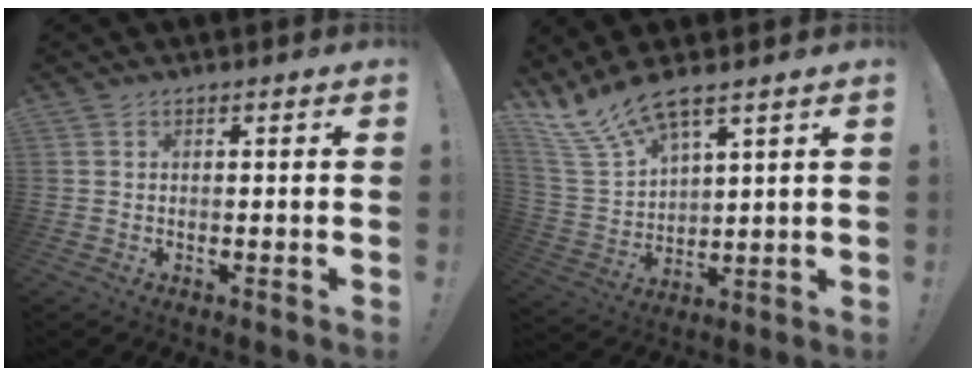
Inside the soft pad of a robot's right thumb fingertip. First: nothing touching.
{"total": 12.1, "force": [9.9, 3.5, 5.9], "torque": [-0.128, -0.062, 0.184]}